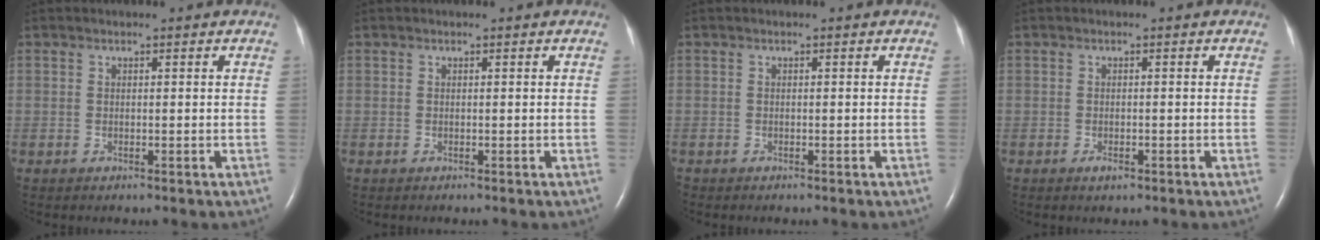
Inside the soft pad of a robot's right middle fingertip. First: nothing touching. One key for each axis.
{"total": 0.0}
{"total": 0.0}
{"total": 1.0, "fx": -0.6, "fy": 0.4, "fz": 0.7, "tx": -0.011, "ty": 0.000, "tz": -0.007}